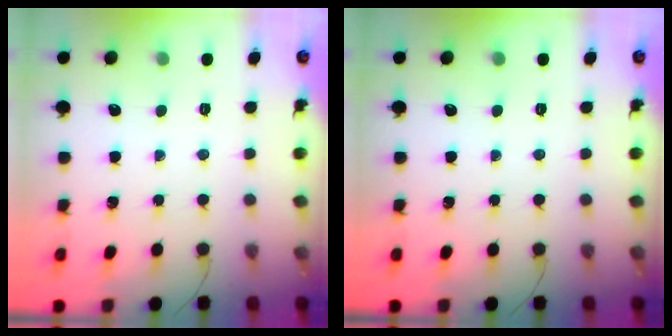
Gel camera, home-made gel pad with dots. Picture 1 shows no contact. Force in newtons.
{"total": 0.0}